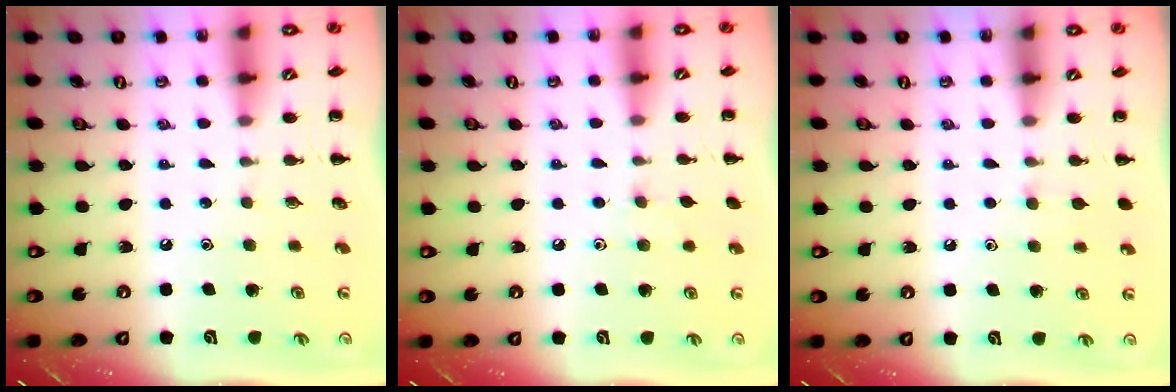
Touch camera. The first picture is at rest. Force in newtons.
{"total": 3.5, "press": 3.2, "slide": 1.3}
{"total": 4.8, "press": 4.5, "slide": 1.7}